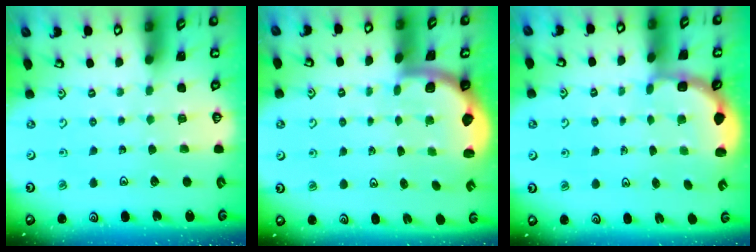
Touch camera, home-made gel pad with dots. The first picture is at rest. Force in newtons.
{"total": 2.0, "press": 2.0, "slide": 0.5}
{"total": 2.9, "press": 2.5, "slide": 1.4}